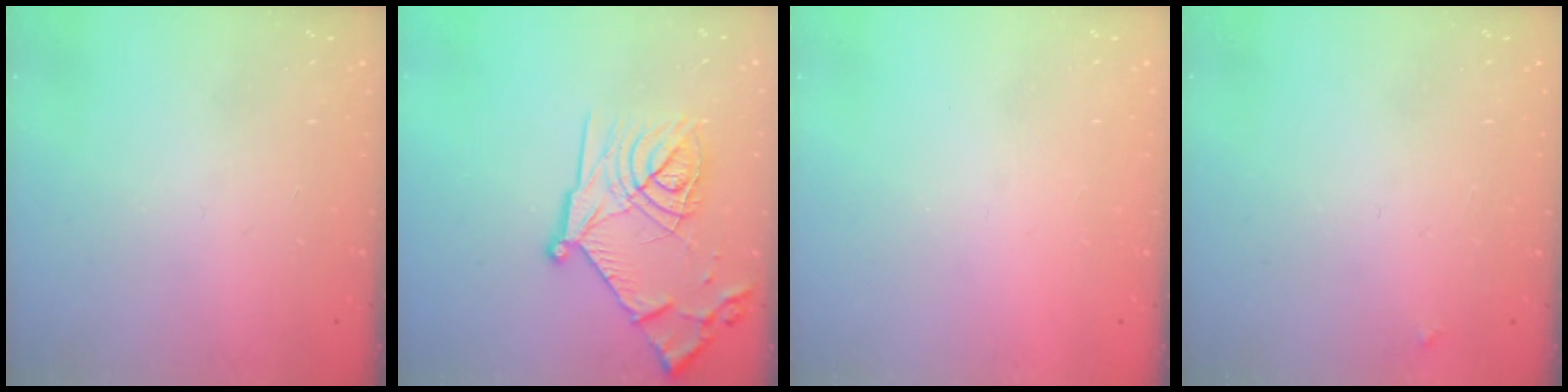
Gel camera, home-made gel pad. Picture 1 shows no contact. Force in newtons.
{"total": 21.2, "press": 21.2, "slide": 1.8}
{"total": 1.5, "press": 1.5, "slide": 0.1}
{"total": 3.3, "press": 3.3, "slide": 0.4}